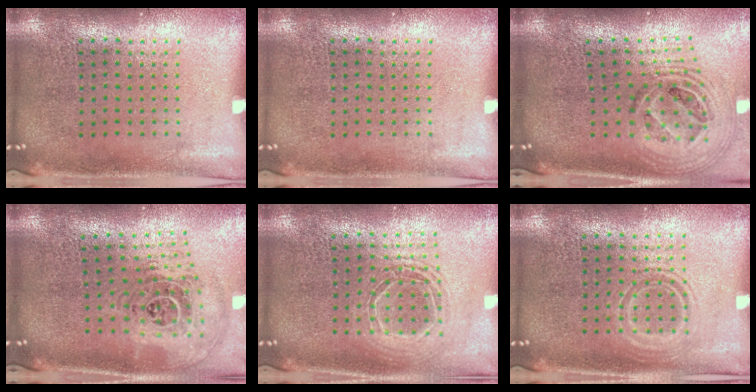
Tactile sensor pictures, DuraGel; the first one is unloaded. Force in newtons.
{"total": 0.0}
{"total": 1.9, "press": 1.5, "slide": 1.1}
{"total": 1.7, "press": 1.4, "slide": 0.9}
{"total": 1.7, "press": 1.5, "slide": 0.9}
{"total": 1.0, "press": 0.9, "slide": 0.3}